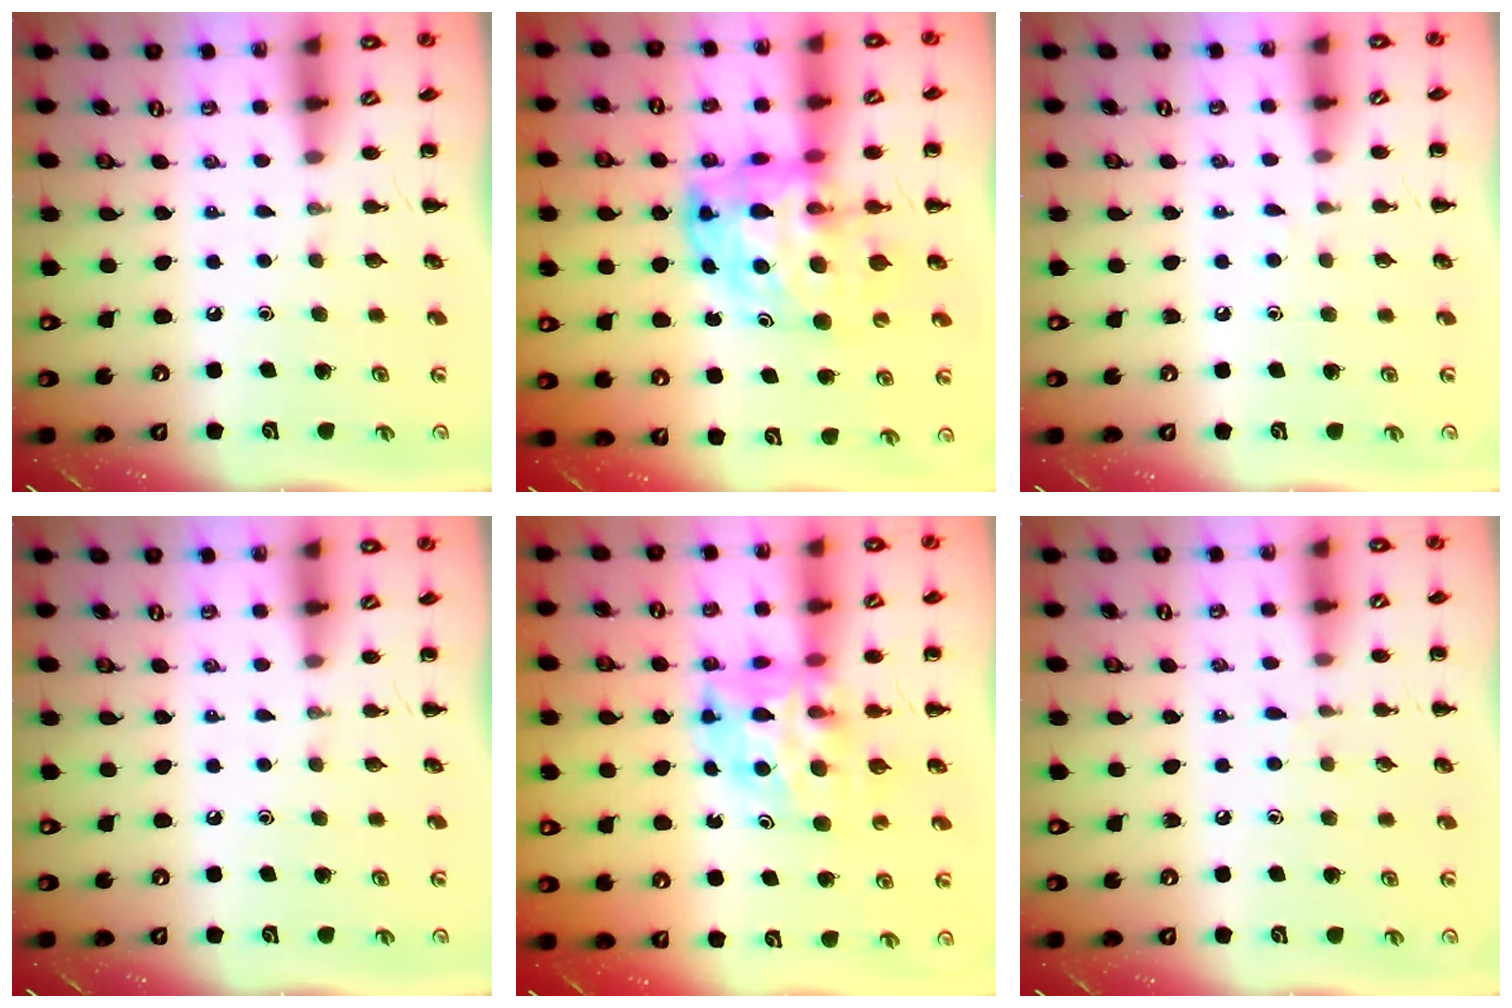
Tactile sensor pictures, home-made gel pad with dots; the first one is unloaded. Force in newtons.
{"total": 12.1, "press": 11.5, "slide": 3.6}
{"total": 2.9, "press": 2.7, "slide": 1.0}
{"total": 0.0}
{"total": 9.2, "press": 8.9, "slide": 2.5}
{"total": 3.9, "press": 3.4, "slide": 1.9}